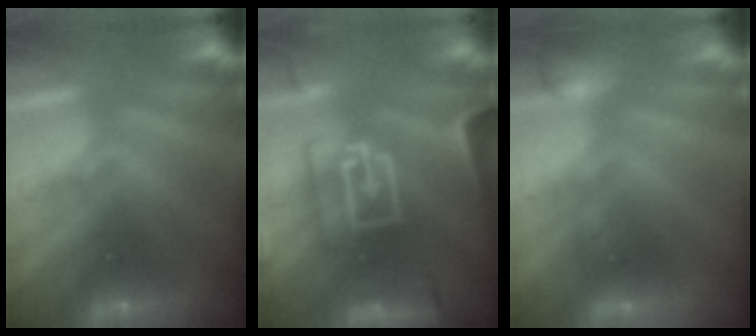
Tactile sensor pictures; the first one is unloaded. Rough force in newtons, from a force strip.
{"total": 8.4}
{"total": 2.4}